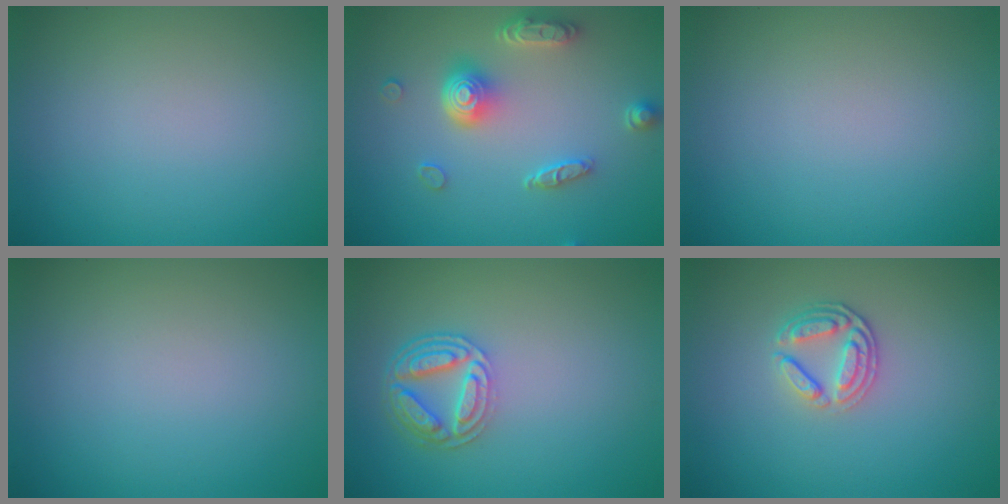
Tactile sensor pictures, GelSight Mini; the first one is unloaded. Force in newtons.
{"total": 4.7, "press": 3.7, "slide": 3.0}
{"total": 0.0}
{"total": 0.0}
{"total": 4.3, "press": 3.4, "slide": 2.7}
{"total": 2.7, "press": 2.4, "slide": 1.2}